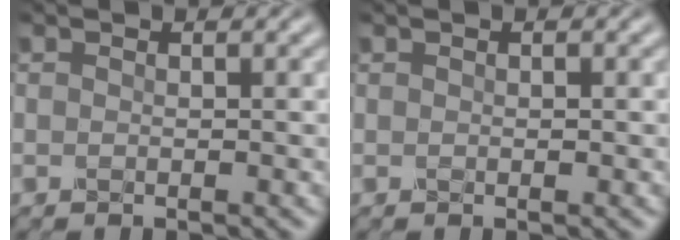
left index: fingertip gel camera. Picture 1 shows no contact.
{"total": 0.5, "force": [0.1, 0.3, 0.4], "torque": [-0.005, 0.000, 0.001]}